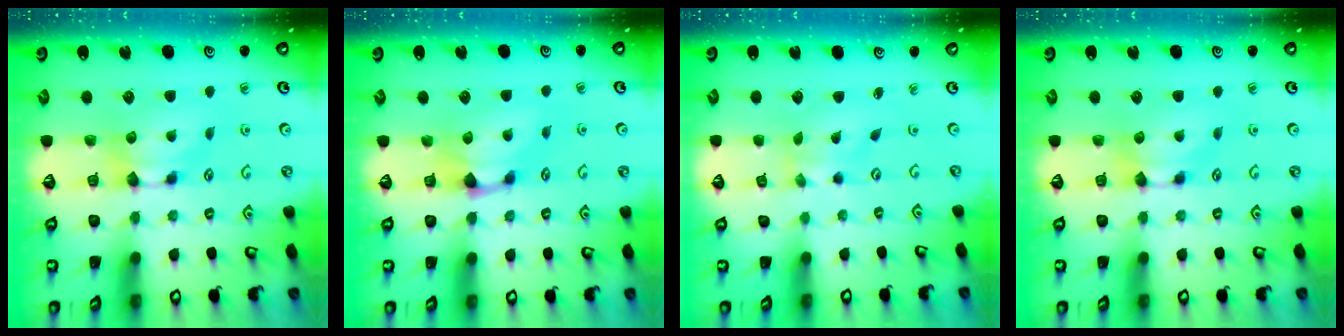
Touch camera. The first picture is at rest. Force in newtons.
{"total": 1.0, "press": 0.3, "slide": 1.0}
{"total": 2.7, "press": 2.6, "slide": 1.0}
{"total": 0.0}